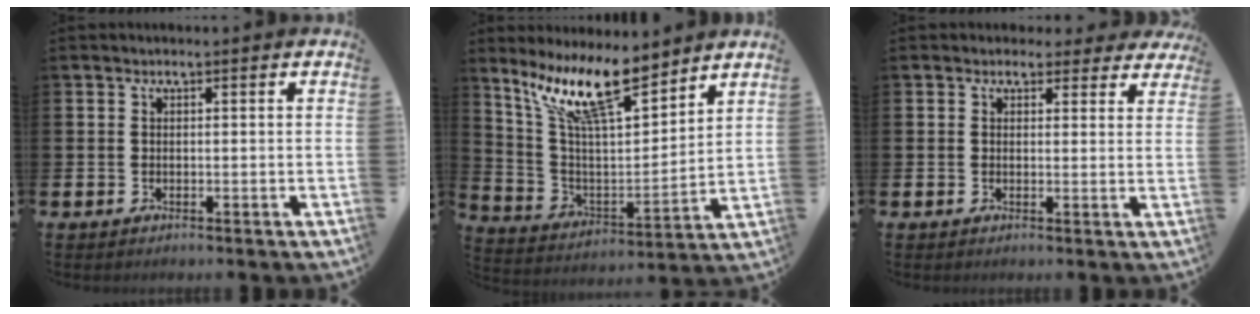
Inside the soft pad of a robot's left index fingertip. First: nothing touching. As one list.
[{"total": 12.9, "force": [9.8, 3.4, 7.7], "torque": [-0.170, -0.046, 0.173]}, {"total": 2.2, "force": [1.8, 1.3, 0.1], "torque": [0.006, -0.007, 0.027]}]